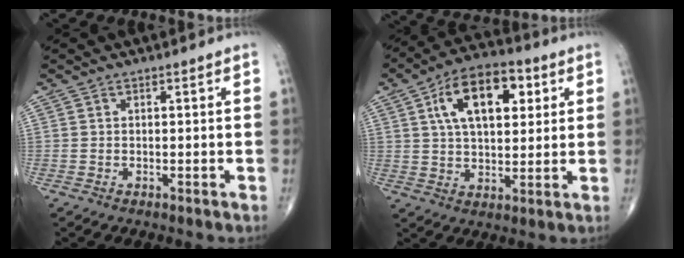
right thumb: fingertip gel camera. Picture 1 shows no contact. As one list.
[{"total": 15.2, "force": [5.0, 8.2, 11.8], "torque": [-0.170, 0.003, 0.078]}]